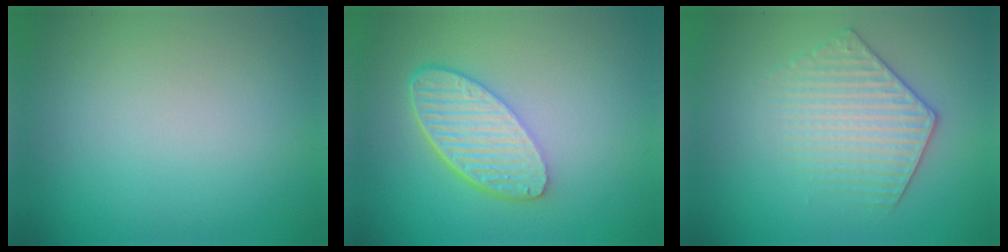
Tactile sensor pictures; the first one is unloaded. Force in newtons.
{"total": 5.7, "press": 4.3, "slide": 3.8}
{"total": 3.7, "press": 3.5, "slide": 1.2}